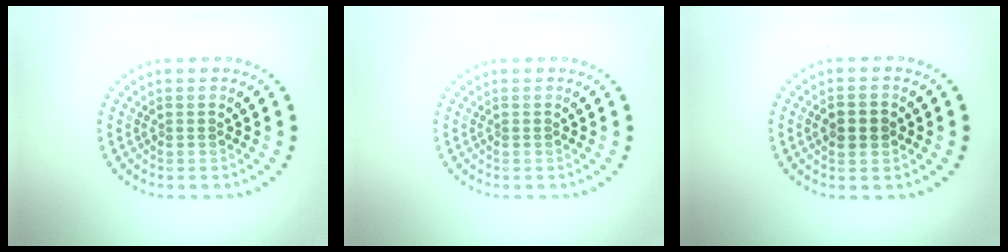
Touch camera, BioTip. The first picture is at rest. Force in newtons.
{"total": 0.0}
{"total": 2.3, "press": 2.3, "slide": 0.2}